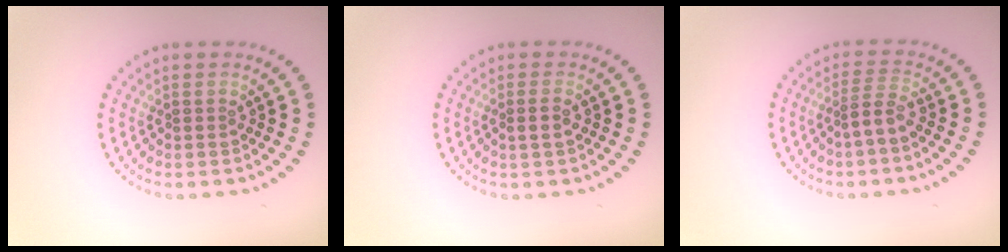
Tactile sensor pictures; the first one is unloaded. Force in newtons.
{"total": 1.2, "press": 1.0, "slide": 0.6}
{"total": 2.0, "press": 1.3, "slide": 1.5}